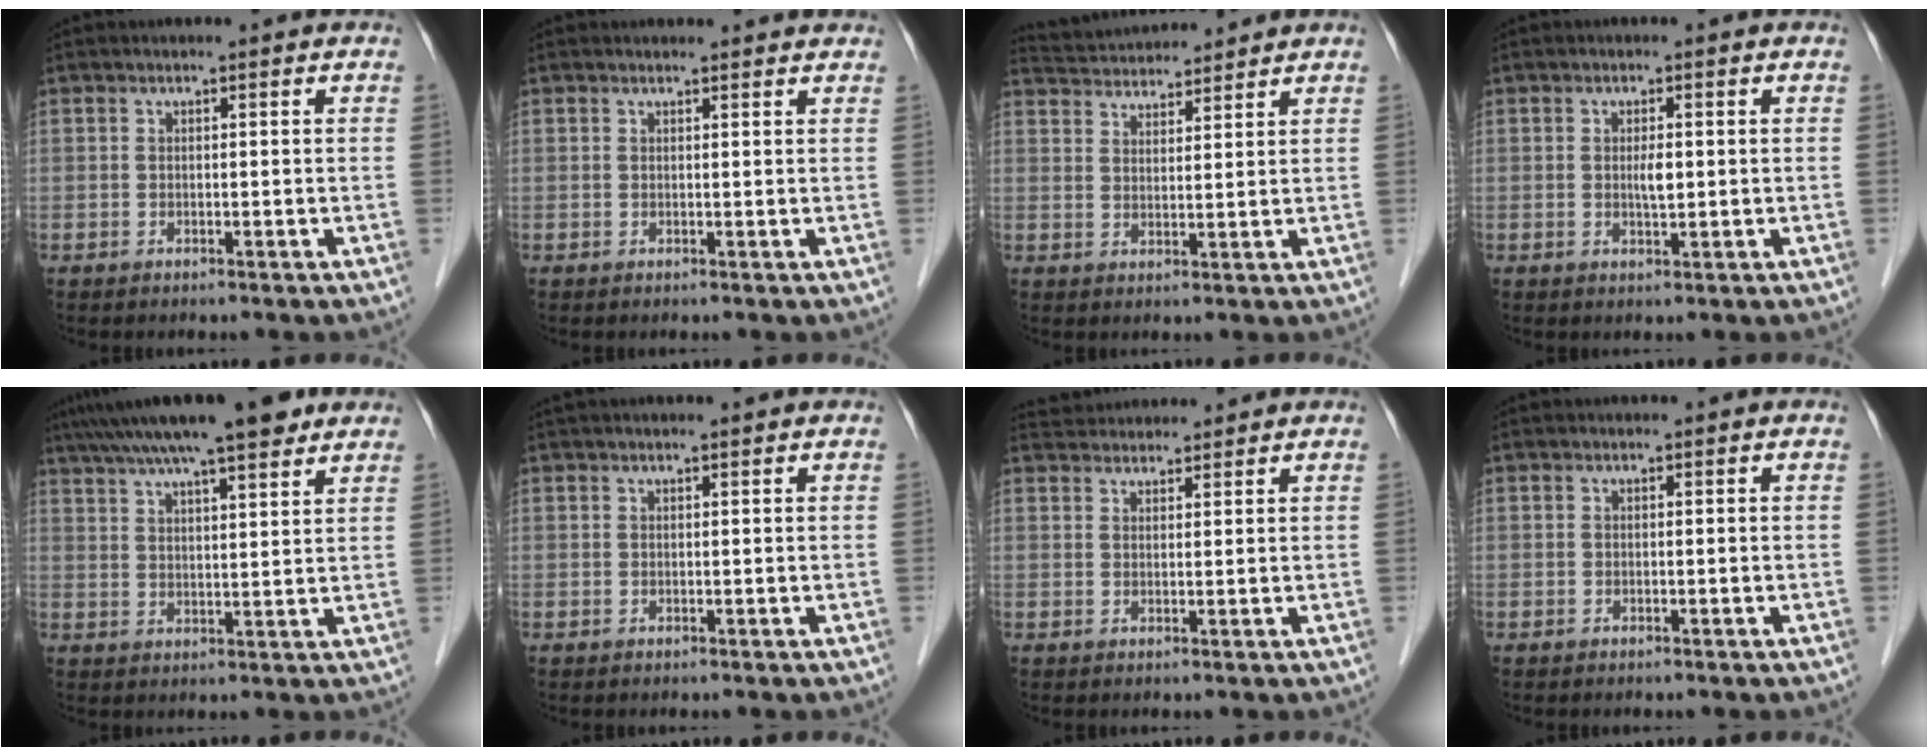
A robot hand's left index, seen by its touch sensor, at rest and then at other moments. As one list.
[{"total": 4.1, "force": [4.0, 0.6, 0.8], "torque": [-0.013, 0.010, 0.038]}, {"total": 8.3, "force": [8.2, 0.8, 1.4], "torque": [-0.035, 0.031, 0.134]}, {"total": 2.0, "force": [0.2, 0.5, 1.9], "torque": [-0.036, -0.001, 0.005]}, {"total": 15.5, "force": [12.2, 2.0, 9.4], "torque": [-0.160, 0.035, 0.185]}, {"total": 3.0, "force": [2.5, 0.1, 1.6], "torque": [-0.020, 0.032, 0.039]}, {"total": 5.4, "force": [5.3, 0.8, 0.7], "torque": [-0.014, 0.038, 0.085]}, {"total": 0.0}]